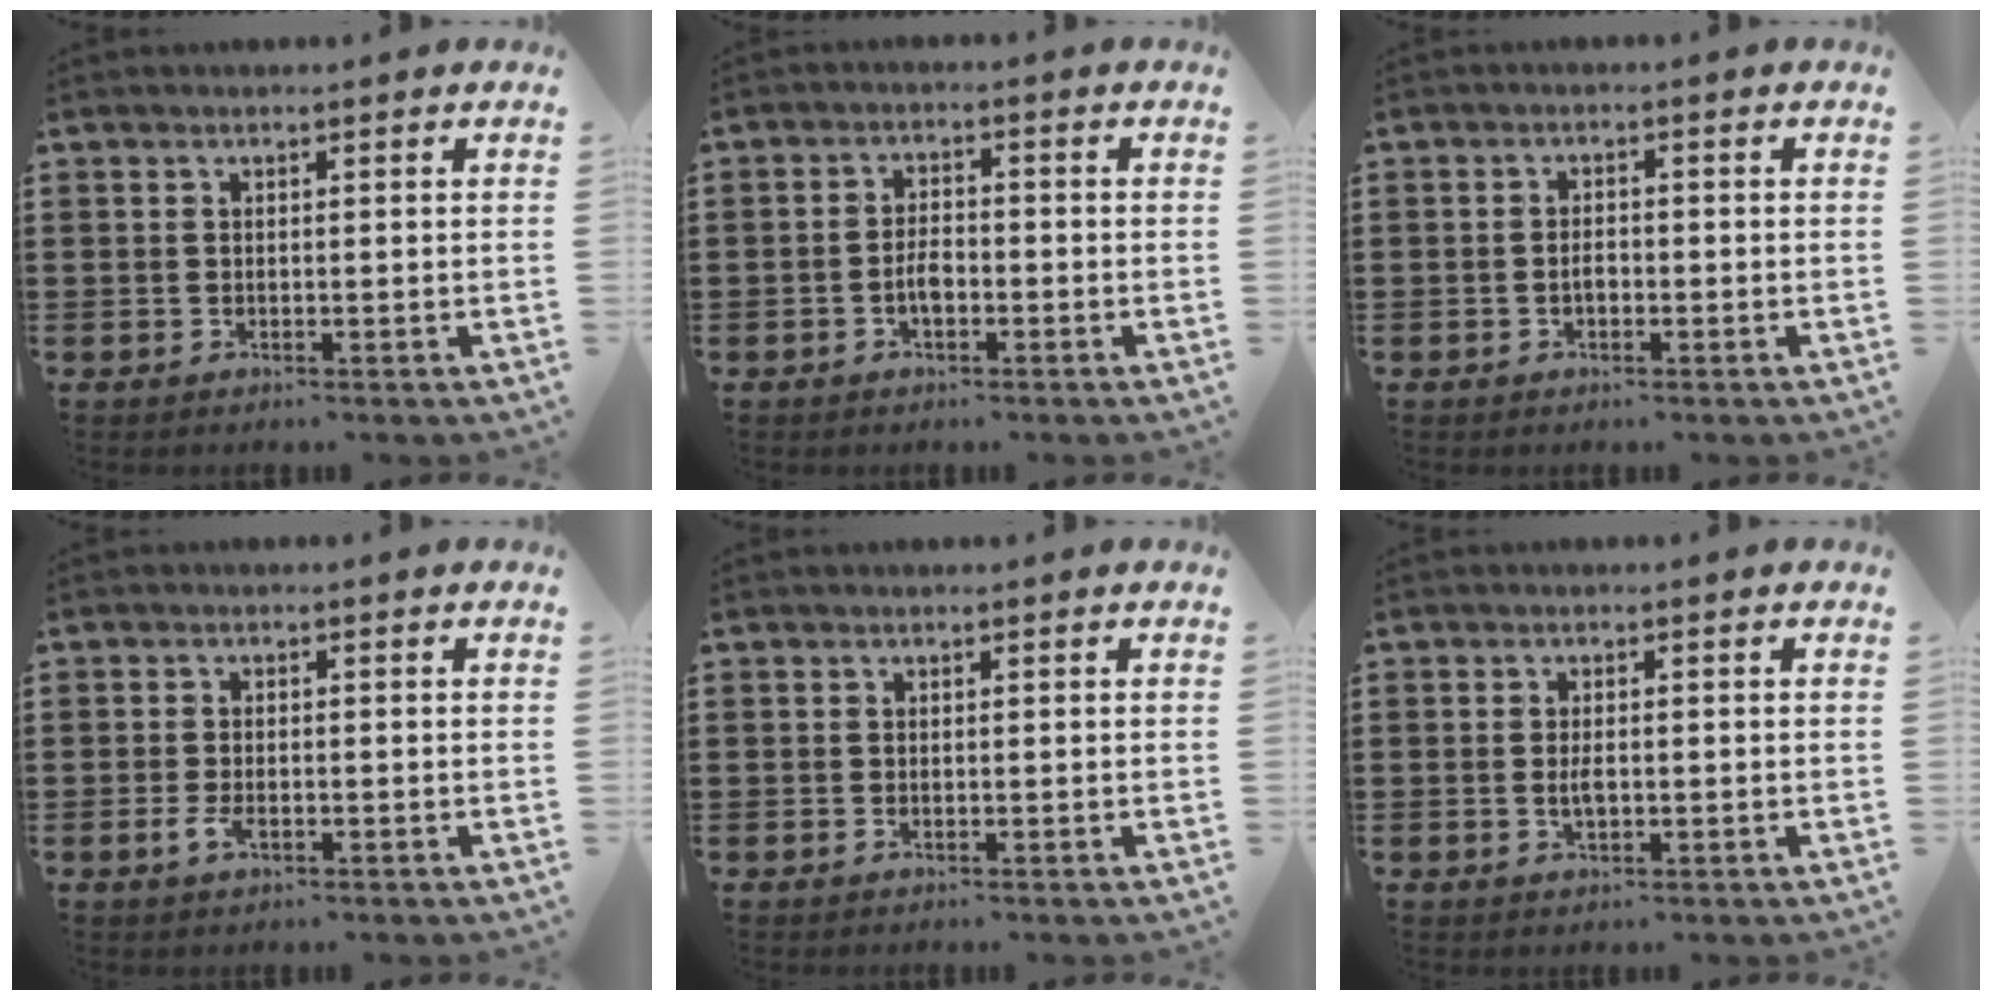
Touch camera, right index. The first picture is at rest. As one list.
[{"total": 3.0, "force": [-1.1, 1.5, 2.4], "torque": [-0.053, 0.003, -0.023]}, {"total": 1.6, "force": [-0.5, 0.8, 1.3], "torque": [-0.026, 0.002, -0.009]}, {"total": 2.3, "force": [-0.9, 1.1, 1.9], "torque": [-0.050, -0.006, -0.020]}, {"total": 0.0}, {"total": 2.4, "force": [-0.2, 1.0, 2.2], "torque": [-0.040, 0.000, -0.003]}]